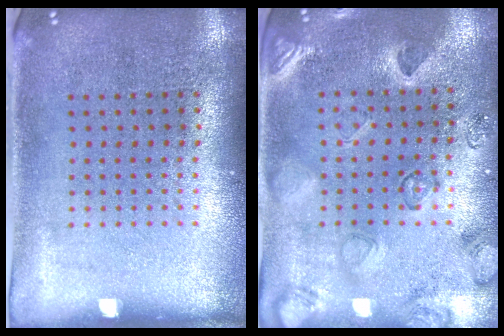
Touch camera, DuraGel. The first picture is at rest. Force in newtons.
{"total": 2.3, "press": 2.0, "slide": 1.1}